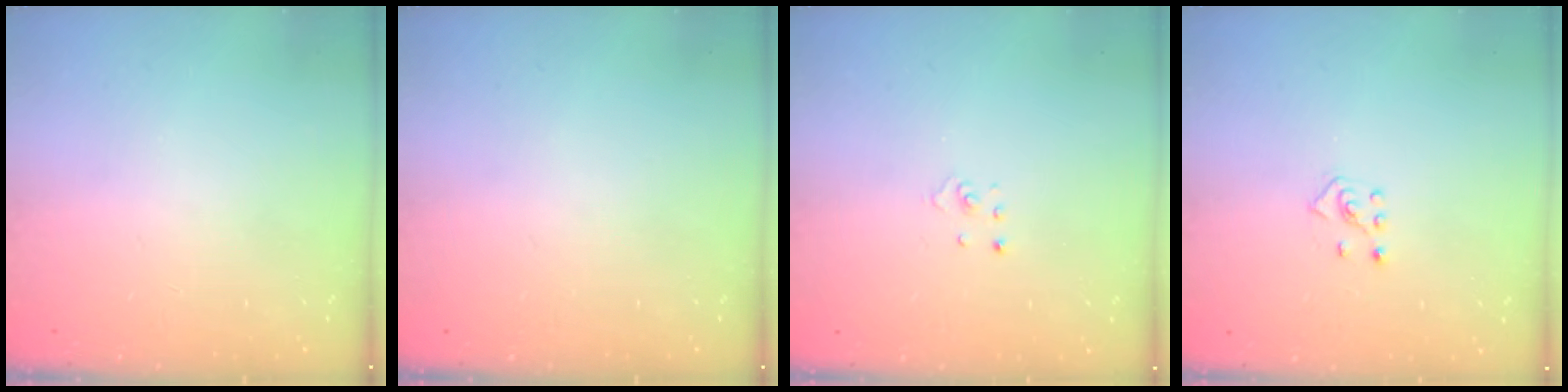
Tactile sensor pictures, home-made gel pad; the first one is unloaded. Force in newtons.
{"total": 0.0}
{"total": 1.1, "press": 1.1, "slide": 0.1}
{"total": 4.2, "press": 4.1, "slide": 0.7}